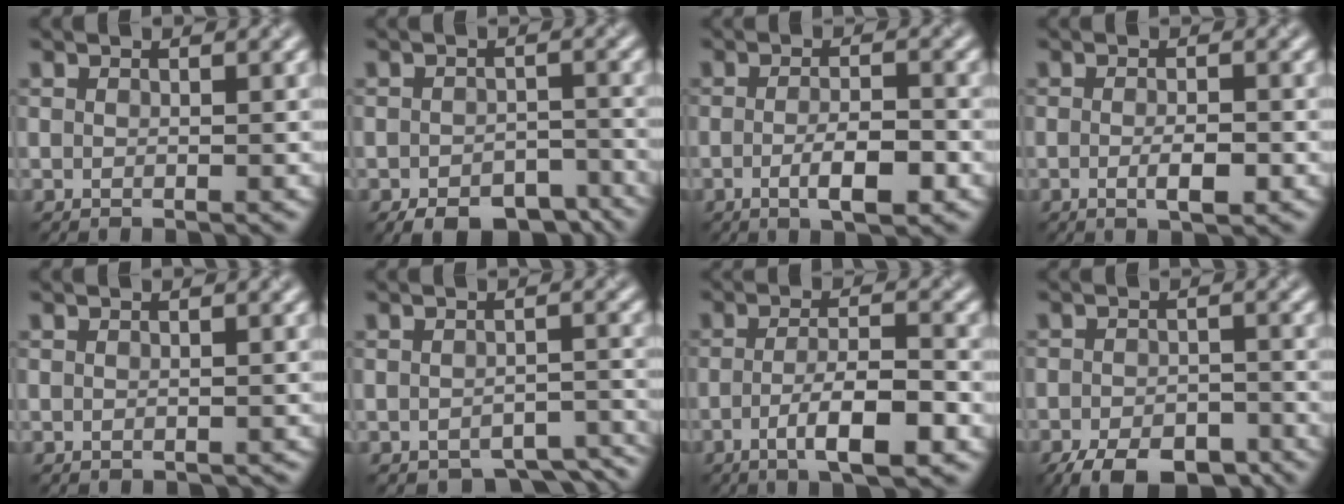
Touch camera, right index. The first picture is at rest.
{"total": 6.1, "force": [-4.7, 2.7, 2.9], "torque": [-0.034, -0.013, -0.066]}
{"total": 3.7, "force": [-1.4, 0.8, 3.3], "torque": [-0.062, 0.000, -0.023]}
{"total": 2.2, "force": [-0.7, 0.4, 2.1], "torque": [-0.039, 0.000, -0.012]}
{"total": 0.0}
{"total": 5.0, "force": [-4.1, 2.1, 2.0], "torque": [-0.017, -0.016, -0.045]}
{"total": 5.4, "force": [-2.2, 1.0, 4.8], "torque": [-0.086, 0.006, -0.037]}
{"total": 7.1, "force": [-5.2, 2.9, 3.8], "torque": [-0.054, -0.013, -0.083]}